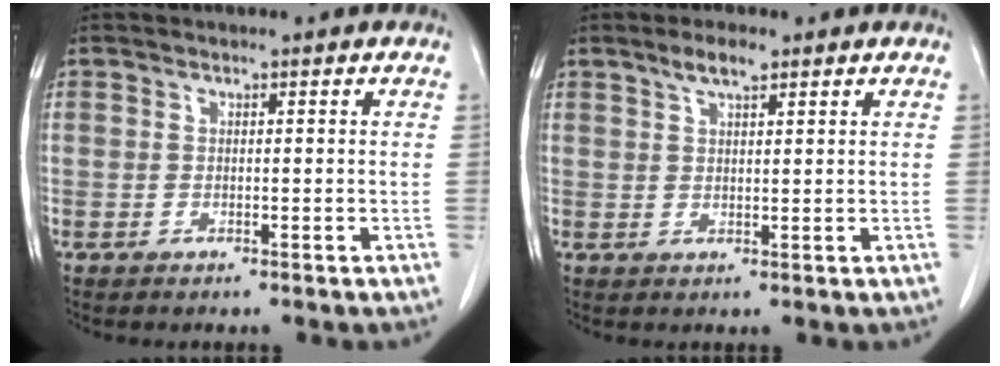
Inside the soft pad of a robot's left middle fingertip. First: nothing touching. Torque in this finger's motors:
{"motor_torque": [0.31, -0.23, 0.01, 0.03]}